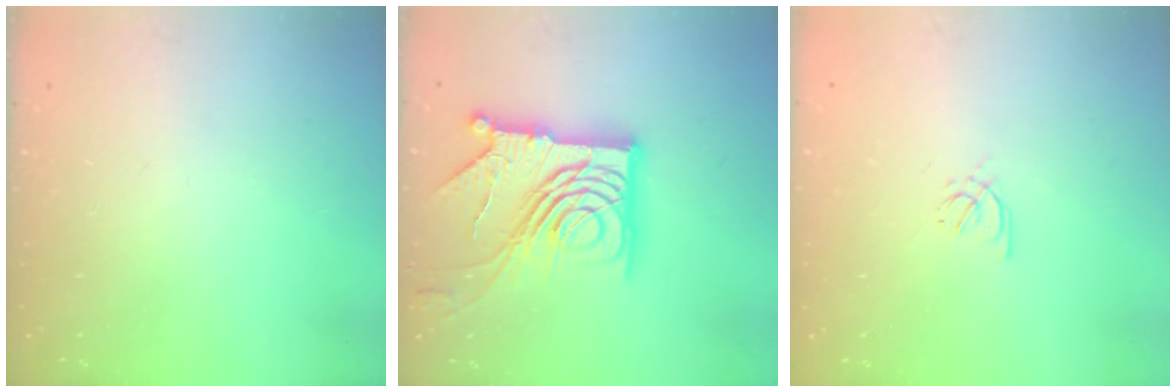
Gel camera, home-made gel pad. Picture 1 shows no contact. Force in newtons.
{"total": 20.3, "press": 20.2, "slide": 2.3}
{"total": 2.4, "press": 2.4, "slide": 0.6}